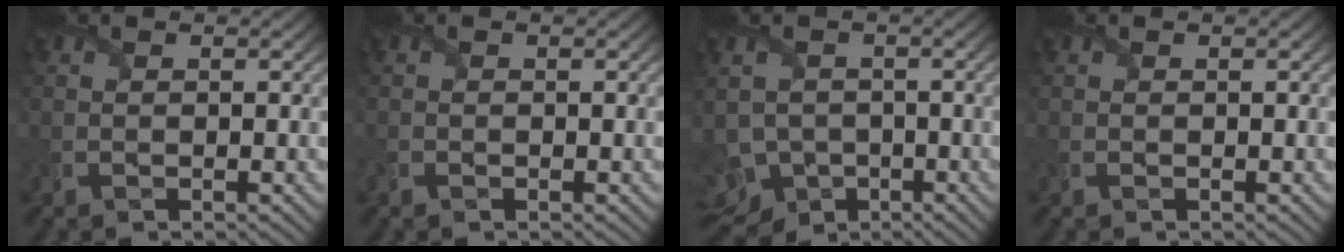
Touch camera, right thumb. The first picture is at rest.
{"total": 0.6, "force": [-0.4, 0.4, 0.0], "torque": [-0.001, -0.007, -0.007]}
{"total": 6.0, "force": [-2.5, 4.8, 2.7], "torque": [-0.066, -0.030, -0.041]}
{"total": 0.0}